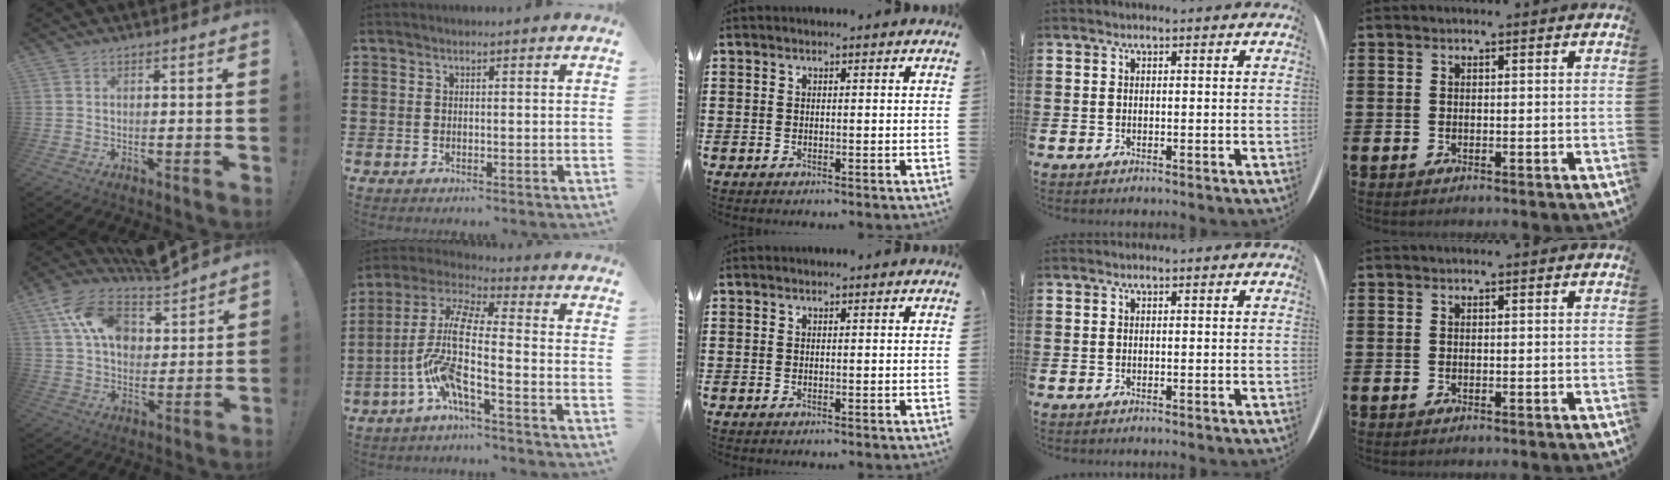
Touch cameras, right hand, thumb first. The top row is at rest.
{"thumb": {"total": 15.0, "force": [9.4, 8.2, 8.3], "torque": [-0.157, -0.041, 0.175]}, "index": {"total": 10.3, "force": [-3.9, 1.7, 9.5], "torque": [-0.229, -0.028, -0.086]}}